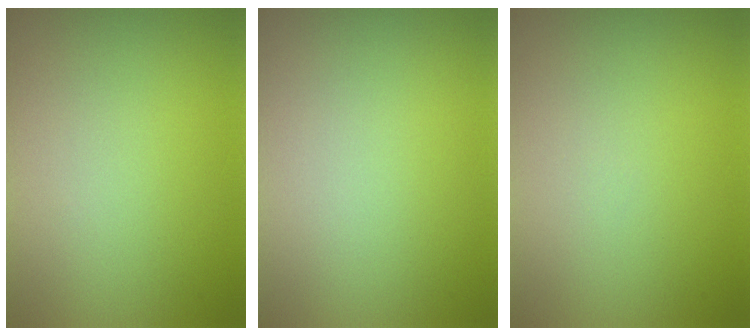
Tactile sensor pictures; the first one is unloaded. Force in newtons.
{"total": 0.0}
{"total": 0.0}